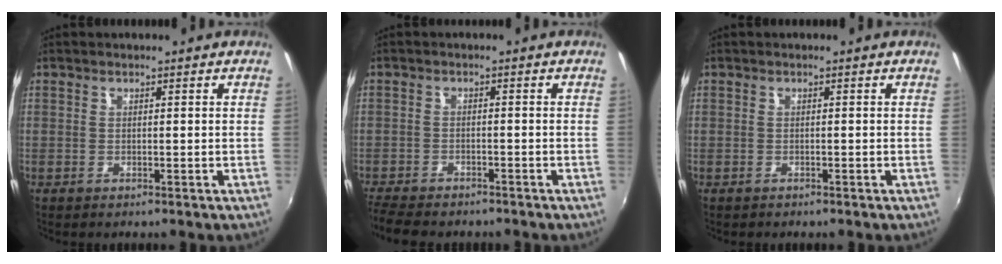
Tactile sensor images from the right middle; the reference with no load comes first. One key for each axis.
{"total": 8.4, "fx": -7.4, "fy": 2.2, "fz": 3.1, "tx": -0.088, "ty": -0.025, "tz": -0.125}
{"total": 0.6, "fx": -0.5, "fy": 0.3, "fz": 0.0, "tx": -0.003, "ty": -0.001, "tz": -0.008}